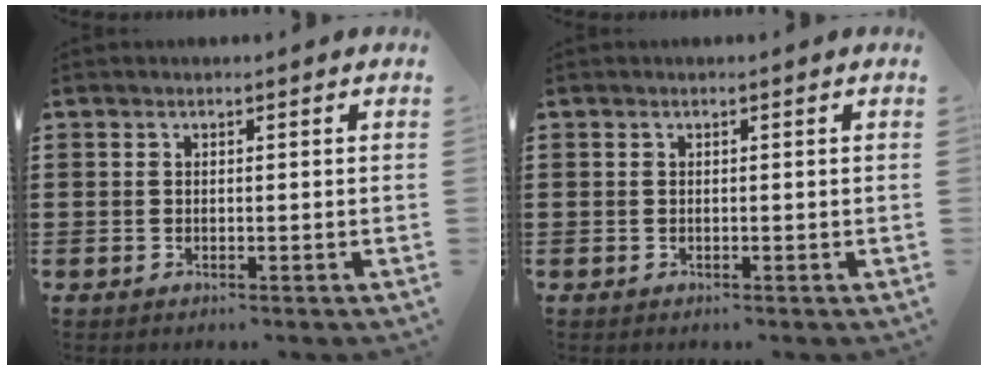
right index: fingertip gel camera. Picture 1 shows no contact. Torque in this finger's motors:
{"motor_torque": [0.00, 0.00, 0.00, 0.00]}